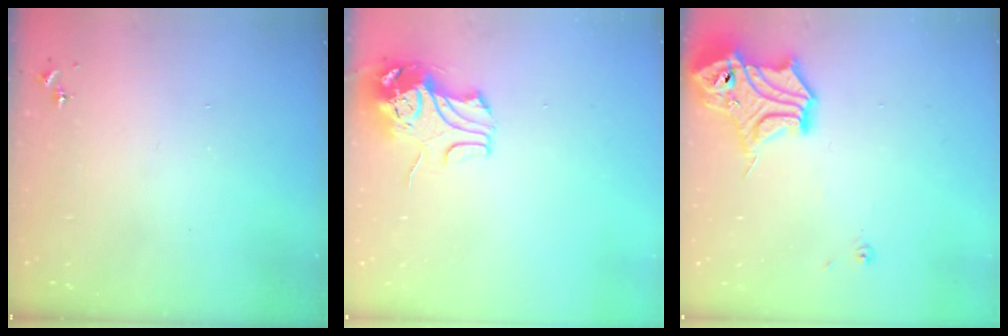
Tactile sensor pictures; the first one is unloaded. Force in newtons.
{"total": 9.8, "press": 9.7, "slide": 1.4}
{"total": 15.5, "press": 15.4, "slide": 1.8}